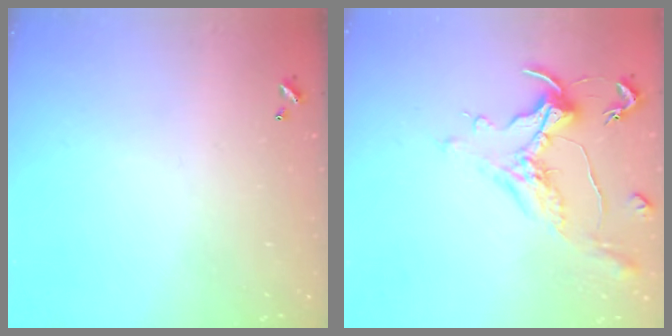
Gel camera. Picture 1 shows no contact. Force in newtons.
{"total": 1.1, "press": 1.0, "slide": 0.5}